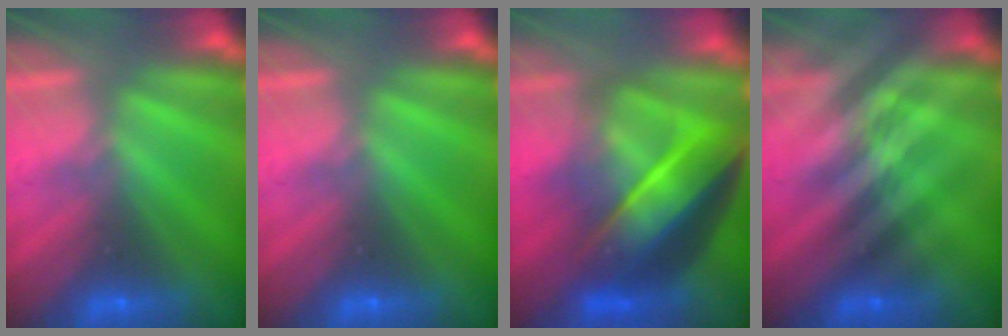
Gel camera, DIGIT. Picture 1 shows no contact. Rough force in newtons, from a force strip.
{"total": 0.0}
{"total": 7.3}
{"total": 2.4}